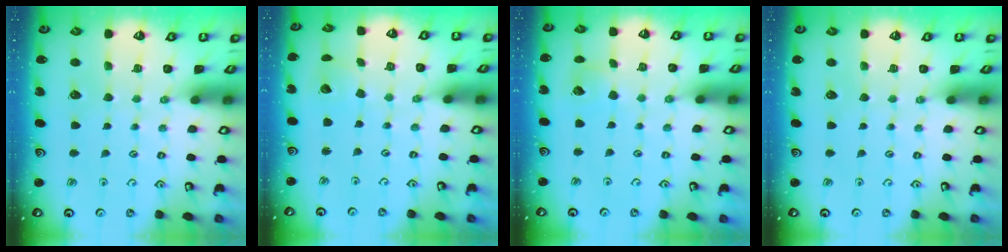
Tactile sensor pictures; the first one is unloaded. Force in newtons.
{"total": 3.0, "press": 3.0, "slide": 0.2}
{"total": 5.2, "press": 5.2, "slide": 0.3}
{"total": 0.0}